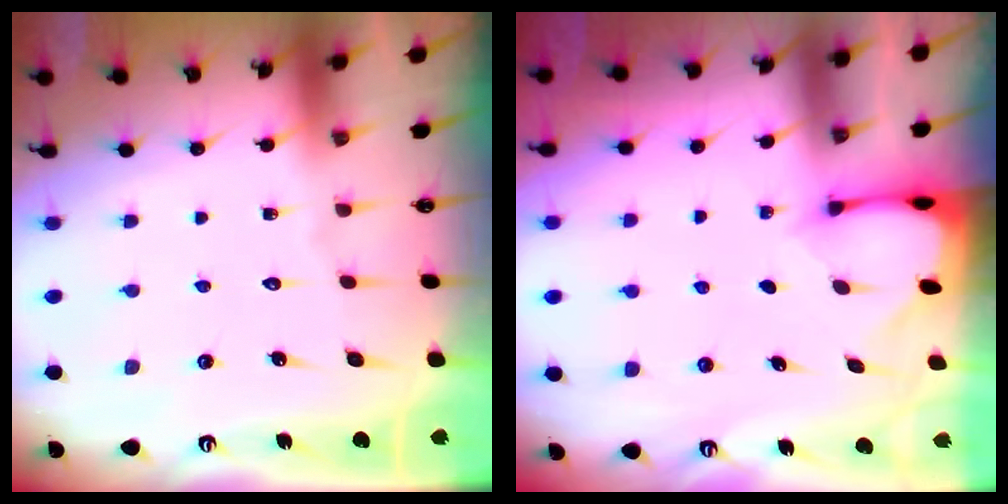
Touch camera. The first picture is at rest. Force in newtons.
{"total": 2.7, "press": 2.7, "slide": 0.3}